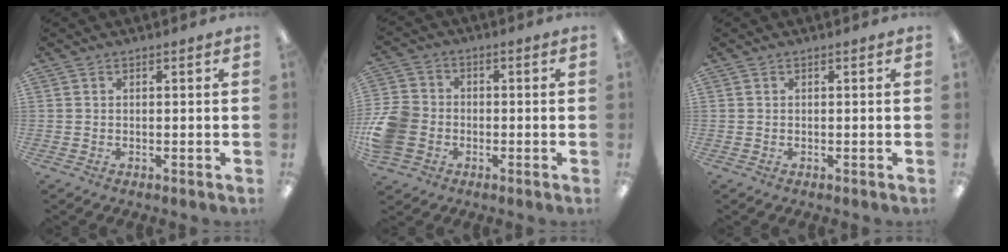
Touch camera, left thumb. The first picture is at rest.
{"total": 10.2, "force": [-2.4, 8.4, 5.2], "torque": [-0.116, 0.027, -0.042]}
{"total": 0.0}